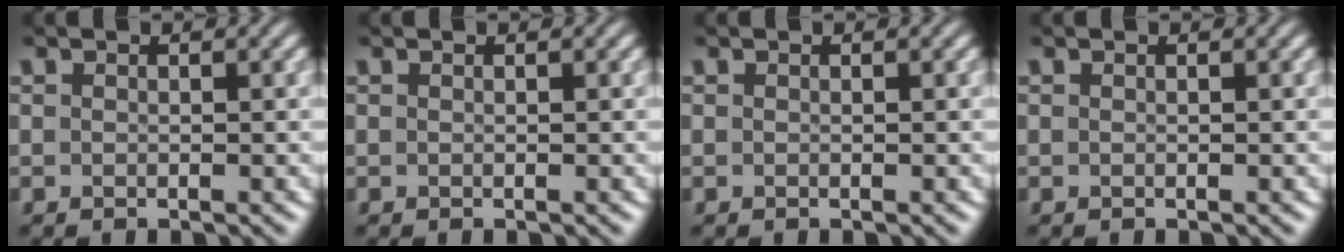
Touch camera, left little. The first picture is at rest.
{"total": 0.0}
{"total": 0.0}
{"total": 0.0}